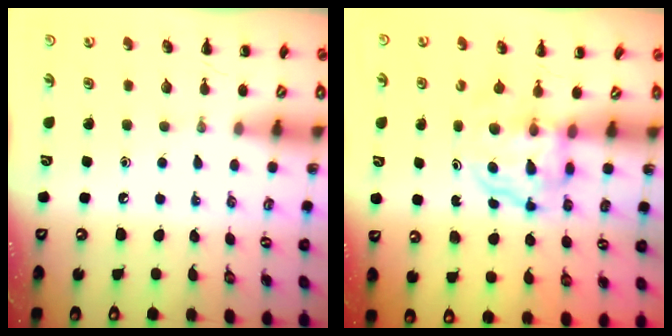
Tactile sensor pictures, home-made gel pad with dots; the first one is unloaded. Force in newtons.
{"total": 3.8, "press": 3.8, "slide": 0.2}